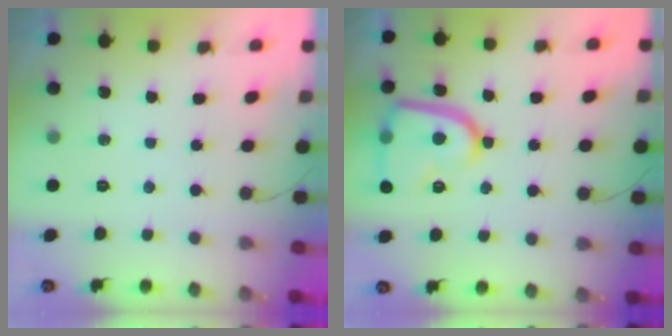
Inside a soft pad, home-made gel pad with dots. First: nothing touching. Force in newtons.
{"total": 16.2, "press": 16.2, "slide": 1.5}